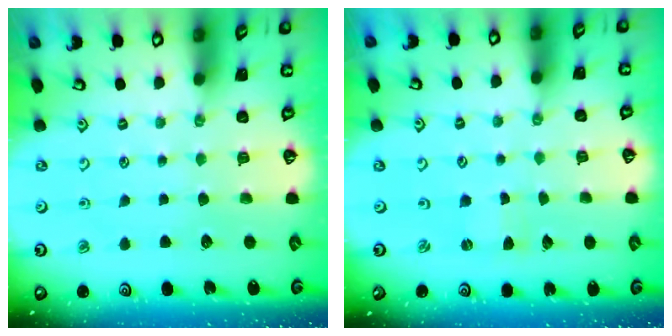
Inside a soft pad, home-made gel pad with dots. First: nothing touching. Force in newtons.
{"total": 0.0}